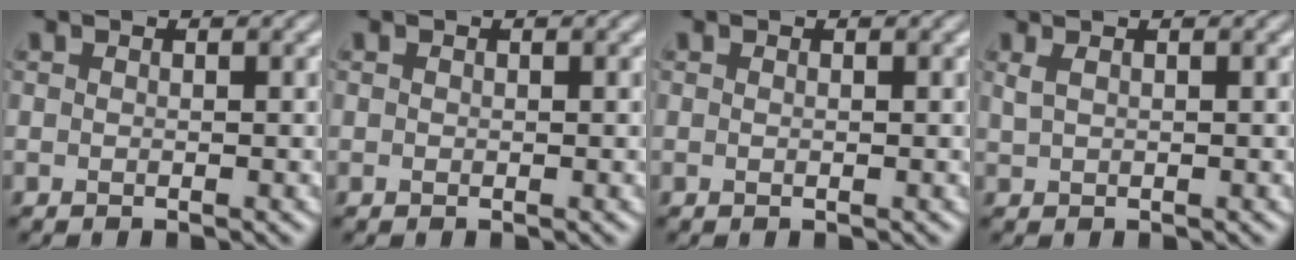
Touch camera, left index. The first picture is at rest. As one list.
[{"total": 0.0}, {"total": 0.0}, {"total": 0.9, "force": [0.9, 0.0, 0.3], "torque": [-0.008, 0.007, 0.017]}]